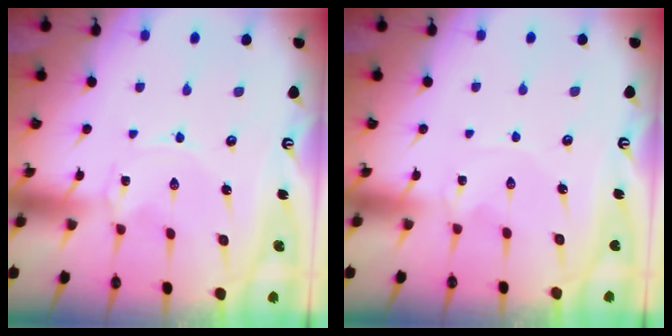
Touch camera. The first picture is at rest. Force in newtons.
{"total": 0.0}